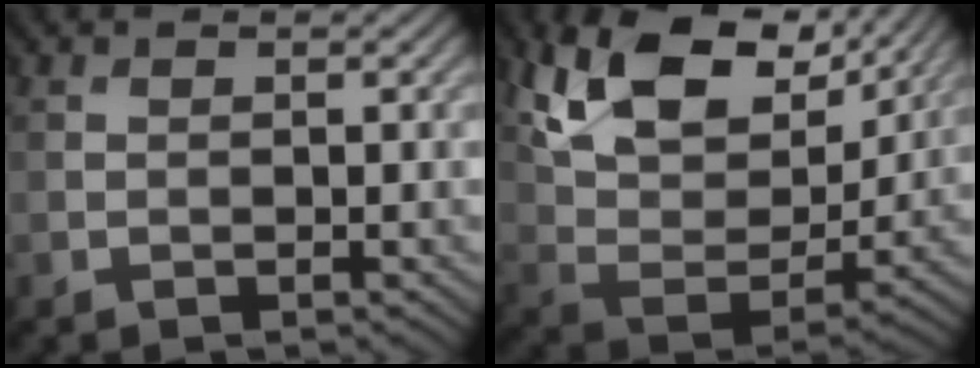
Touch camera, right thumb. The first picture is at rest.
{"total": 14.6, "force": [8.4, 7.8, 9.1], "torque": [-0.194, 0.000, 0.149]}